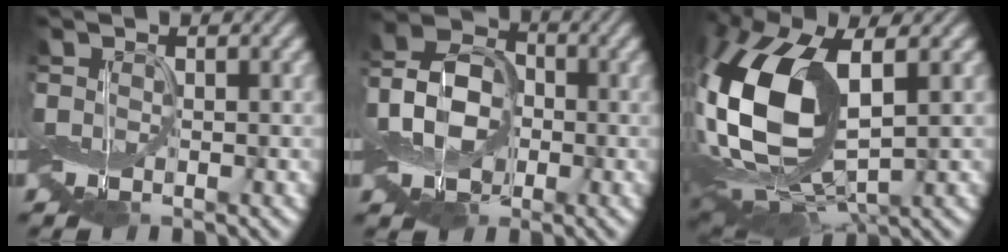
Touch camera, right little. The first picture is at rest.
{"total": 5.6, "force": [-1.9, 4.0, 3.5], "torque": [-0.064, 0.006, -0.048]}
{"total": 15.2, "force": [0.8, 7.5, 13.2], "torque": [-0.302, -0.002, 0.013]}